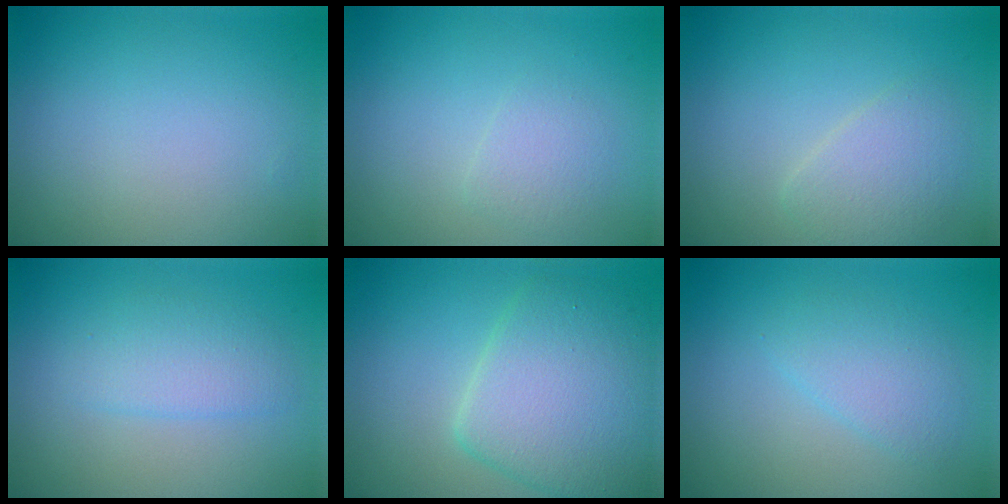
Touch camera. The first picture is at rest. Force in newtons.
{"total": 1.4, "press": 1.4, "slide": 0.1}
{"total": 2.5, "press": 2.5, "slide": 0.1}
{"total": 2.4, "press": 2.4, "slide": 0.0}
{"total": 6.9, "press": 6.9, "slide": 0.2}
{"total": 2.3, "press": 2.3, "slide": 0.1}